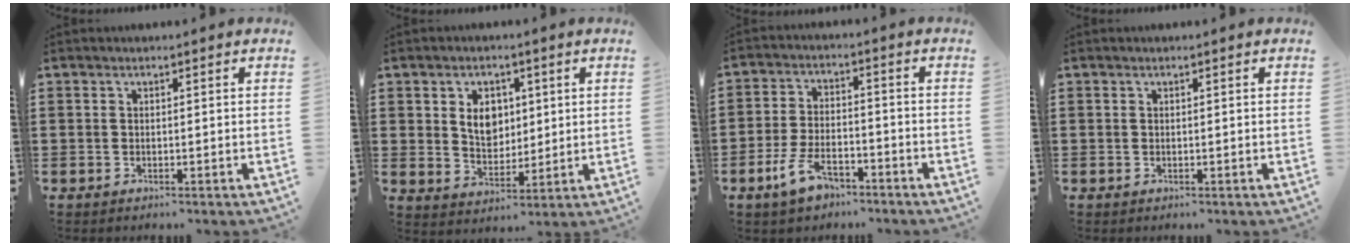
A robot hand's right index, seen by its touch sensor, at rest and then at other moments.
{"total": 5.6, "force": [1.4, 4.3, 3.5], "torque": [-0.067, 0.007, 0.019]}
{"total": 5.5, "force": [-3.9, 2.4, 3.0], "torque": [-0.067, 0.011, -0.078]}
{"total": 0.0}